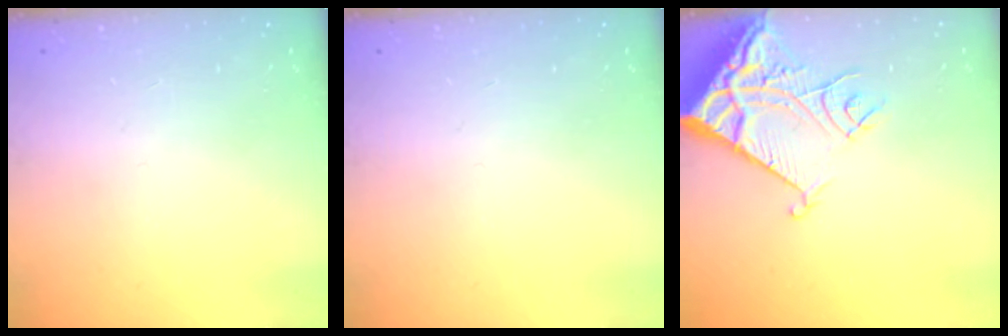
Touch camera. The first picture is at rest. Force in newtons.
{"total": 0.0}
{"total": 13.1, "press": 13.0, "slide": 1.7}